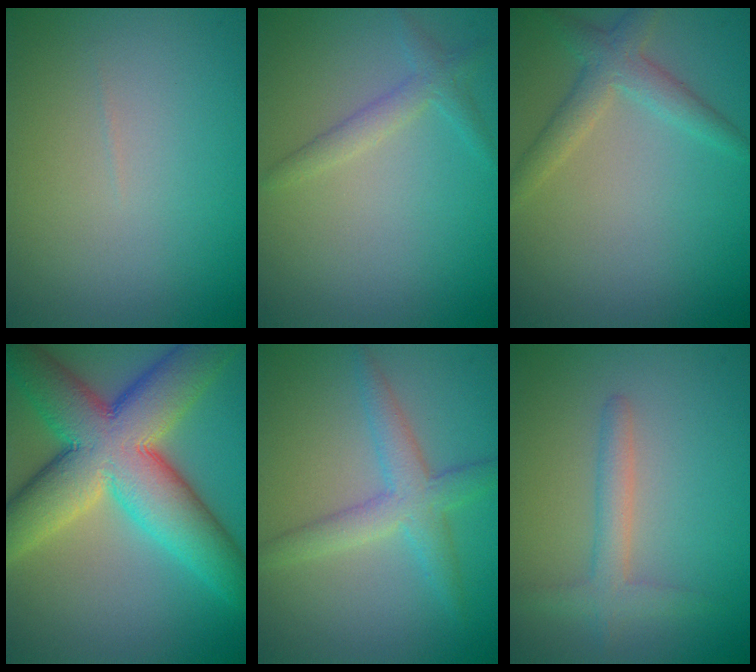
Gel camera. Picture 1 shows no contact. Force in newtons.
{"total": 1.7, "press": 1.7, "slide": 0.1}
{"total": 2.8, "press": 2.7, "slide": 0.2}
{"total": 12.6, "press": 12.6, "slide": 0.4}
{"total": 3.4, "press": 3.4, "slide": 0.2}
{"total": 2.3, "press": 2.3, "slide": 0.2}